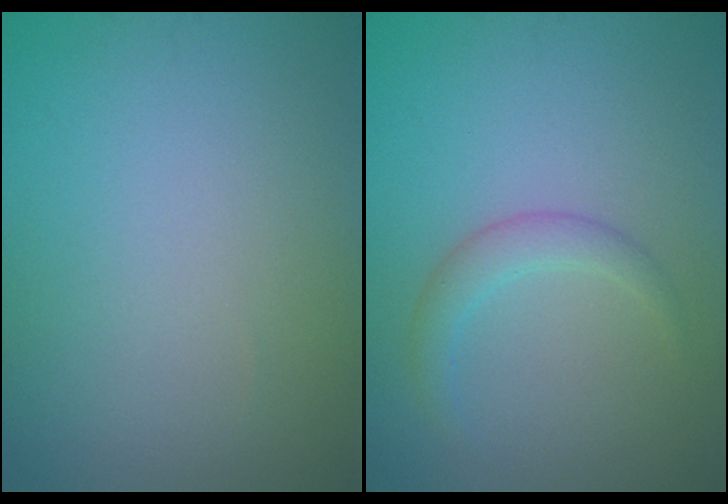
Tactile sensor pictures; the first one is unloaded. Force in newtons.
{"total": 1.8, "press": 1.8, "slide": 0.1}